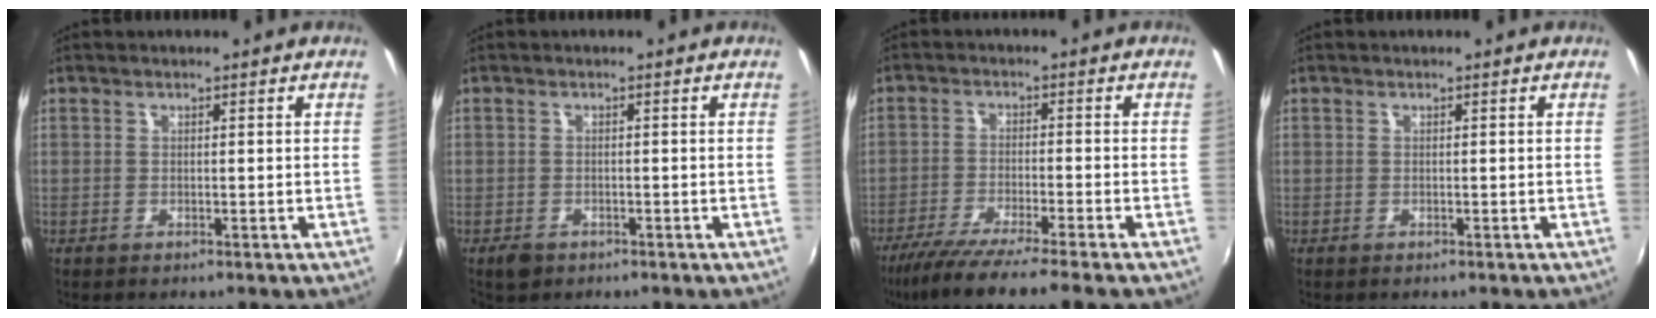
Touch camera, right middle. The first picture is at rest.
{"total": 2.4, "force": [-1.5, 1.5, 0.9], "torque": [-0.022, -0.003, -0.026]}
{"total": 11.1, "force": [-9.2, -0.8, 6.2], "torque": [-0.128, -0.033, -0.151]}
{"total": 0.0}